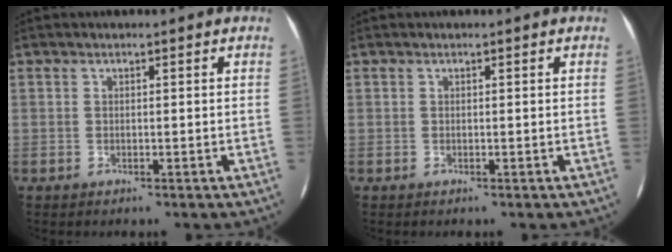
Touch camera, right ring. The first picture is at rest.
{"total": 0.0}